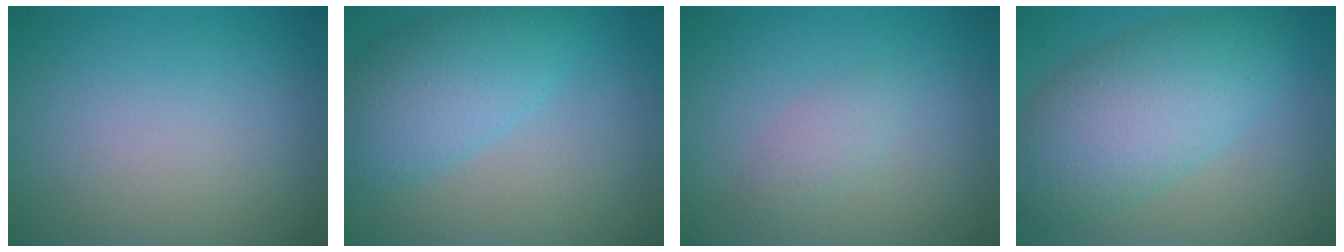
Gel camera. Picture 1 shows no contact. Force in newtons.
{"total": 6.0, "press": 6.0, "slide": 0.3}
{"total": 1.5, "press": 1.5, "slide": 0.1}
{"total": 8.4, "press": 8.4, "slide": 0.2}